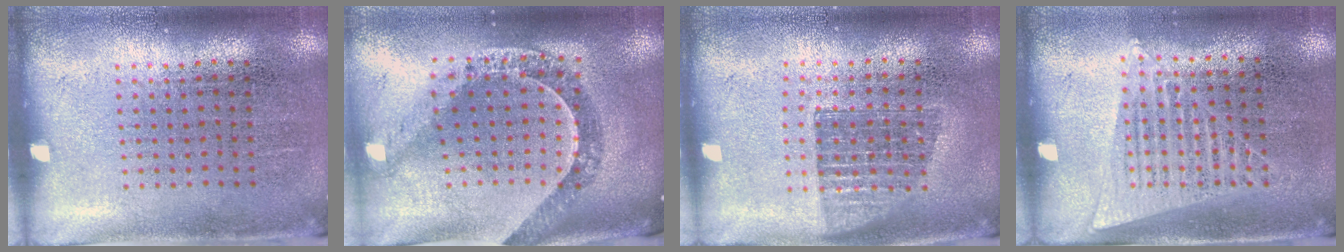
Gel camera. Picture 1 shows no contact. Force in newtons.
{"total": 1.2, "press": 1.1, "slide": 0.3}
{"total": 1.4, "press": 1.1, "slide": 0.8}
{"total": 1.3, "press": 1.2, "slide": 0.6}